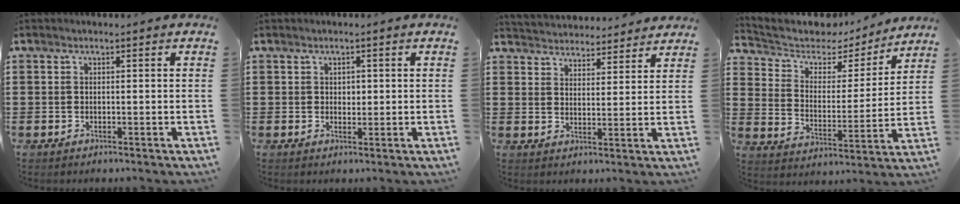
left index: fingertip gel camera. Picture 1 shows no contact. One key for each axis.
{"total": 1.2, "fx": 0.5, "fy": 0.9, "fz": 0.5, "tx": -0.012, "ty": 0.006, "tz": 0.008}
{"total": 3.8, "fx": 3.7, "fy": 0.3, "fz": -0.7, "tx": -0.004, "ty": -0.023, "tz": 0.066}
{"total": 4.8, "fx": 3.8, "fy": 2.8, "fz": 0.9, "tx": -0.049, "ty": -0.025, "tz": 0.059}